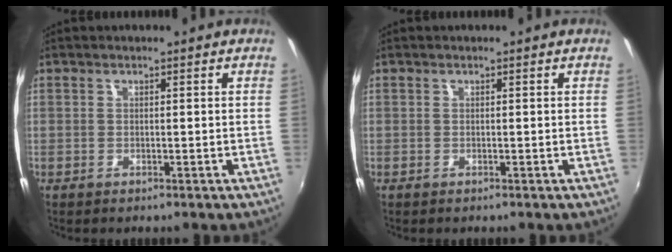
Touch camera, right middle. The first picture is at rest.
{"total": 0.0}